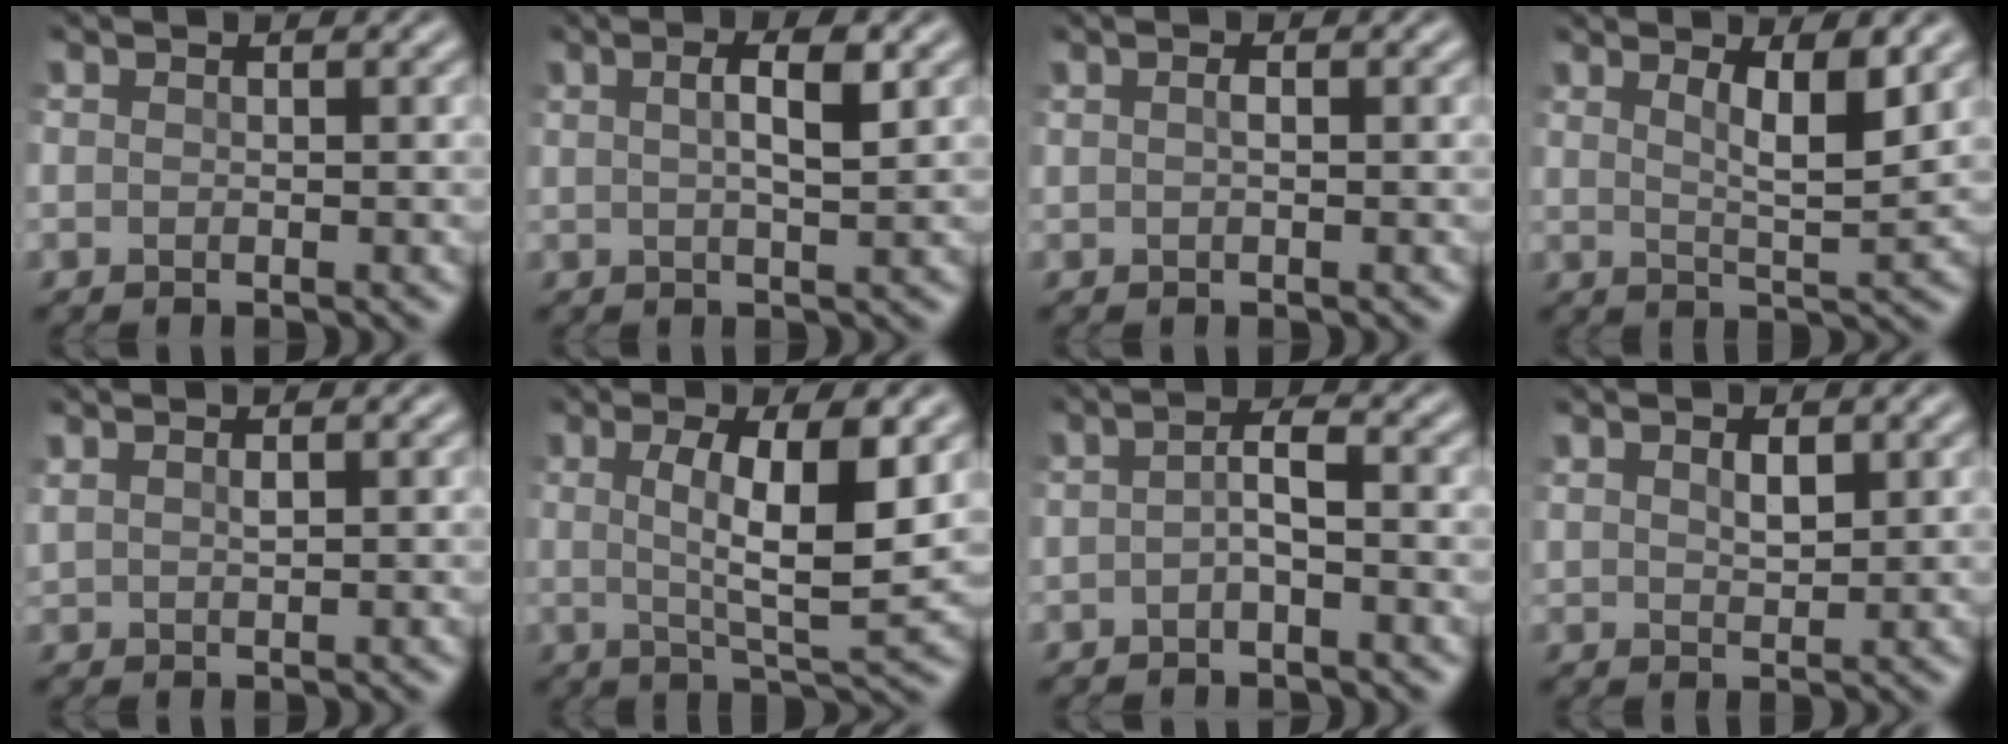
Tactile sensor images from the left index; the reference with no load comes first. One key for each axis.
{"total": 3.4, "fx": 1.0, "fy": 0.9, "fz": 3.1, "tx": -0.051, "ty": 0.005, "tz": 0.015}
{"total": 0.7, "fx": 0.1, "fy": 0.2, "fz": 0.7, "tx": -0.018, "ty": 0.001, "tz": 0.001}
{"total": 4.1, "fx": 1.9, "fy": 1.0, "fz": 3.6, "tx": -0.061, "ty": -0.009, "tz": 0.031}
{"total": 1.1, "fx": 0.7, "fy": 0.3, "fz": 0.7, "tx": -0.022, "ty": -0.001, "tz": 0.017}
{"total": 6.9, "fx": 1.2, "fy": 1.7, "fz": 6.5, "tx": -0.108, "ty": -0.009, "tz": 0.022}
{"total": 2.0, "fx": -0.5, "fy": 0.6, "fz": 1.9, "tx": -0.040, "ty": 0.005, "tz": -0.014}
{"total": 1.9, "fx": 0.9, "fy": 0.8, "fz": 1.4, "tx": -0.033, "ty": -0.003, "tz": 0.021}